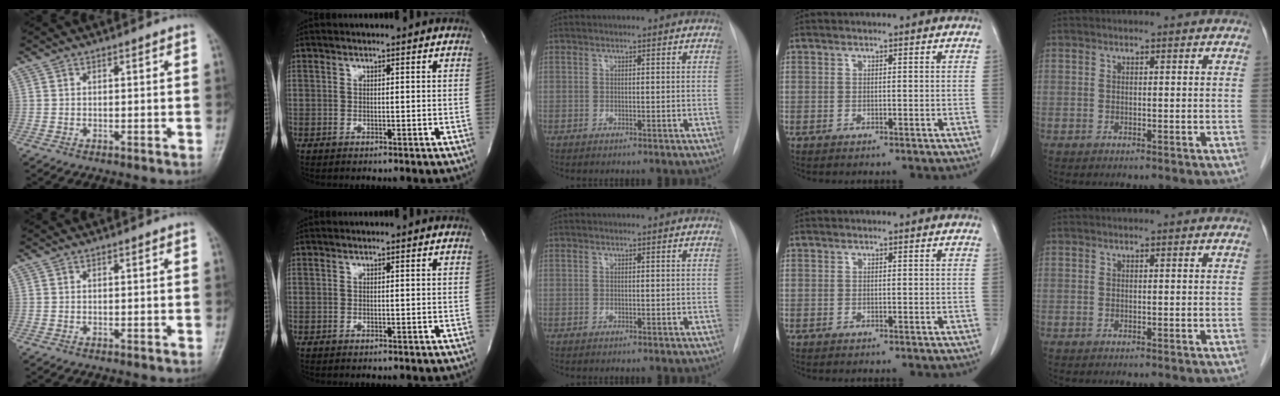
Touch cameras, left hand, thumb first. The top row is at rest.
{}